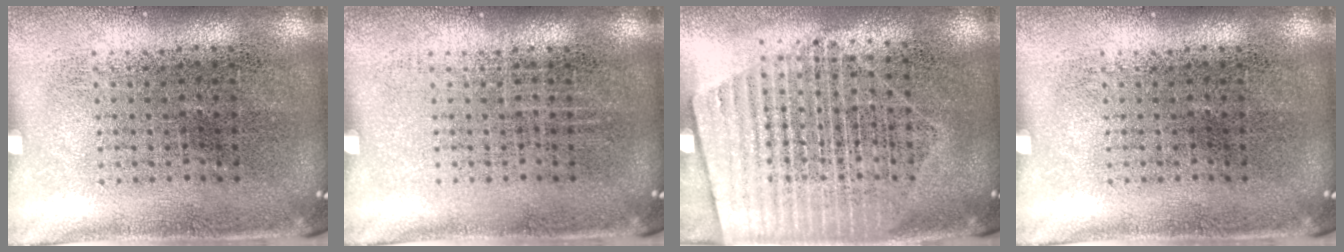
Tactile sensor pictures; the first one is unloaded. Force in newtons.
{"total": 0.0}
{"total": 1.6, "press": 1.4, "slide": 0.8}
{"total": 0.0}